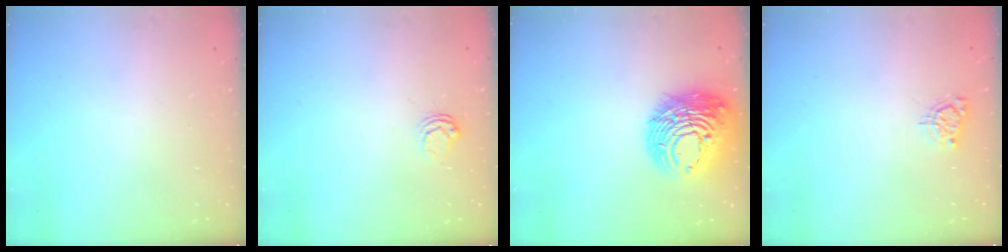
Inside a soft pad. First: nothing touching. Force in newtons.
{"total": 3.7, "press": 3.7, "slide": 0.5}
{"total": 16.6, "press": 16.4, "slide": 2.0}
{"total": 3.8, "press": 3.8, "slide": 0.5}